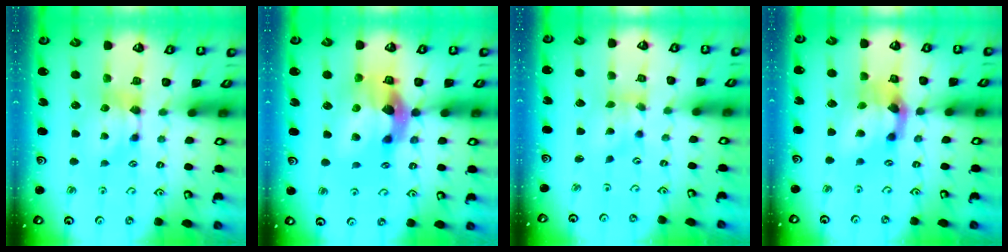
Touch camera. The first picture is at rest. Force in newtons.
{"total": 9.5, "press": 9.2, "slide": 2.5}
{"total": 1.3, "press": 0.3, "slide": 1.3}
{"total": 5.6, "press": 5.0, "slide": 2.5}